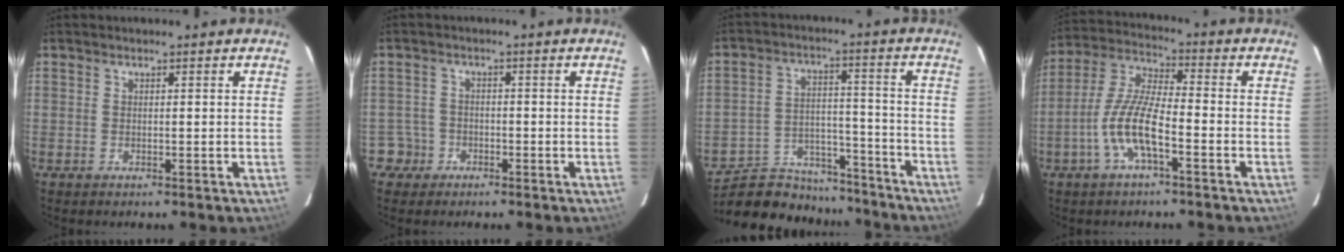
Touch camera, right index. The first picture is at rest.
{"total": 3.6, "force": [-1.7, 3.1, -0.5], "torque": [0.013, 0.022, -0.031]}
{"total": 17.6, "force": [-15.1, 7.7, 4.7], "torque": [-0.118, 0.030, -0.214]}
{"total": 10.5, "force": [-4.2, 2.5, 9.2], "torque": [-0.200, 0.003, -0.084]}